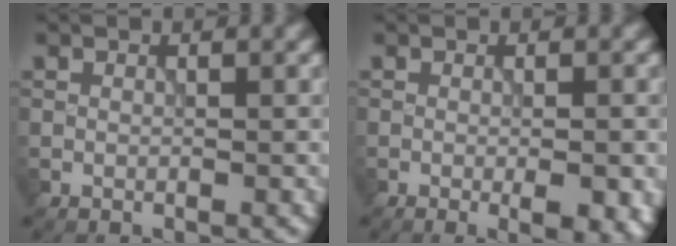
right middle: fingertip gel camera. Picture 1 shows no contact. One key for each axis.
{"total": 3.7, "fx": -1.2, "fy": 0.8, "fz": 3.4, "tx": -0.047, "ty": -0.009, "tz": -0.010}